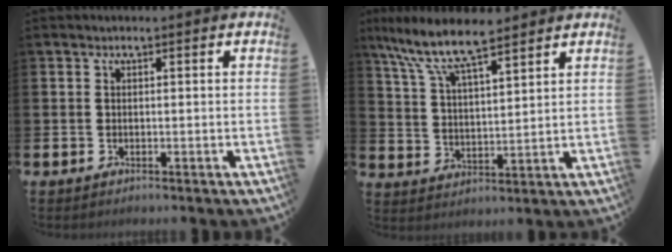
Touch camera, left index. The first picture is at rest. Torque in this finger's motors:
{"motor_torque": [0.82, -0.87, 0.90, 0.21]}